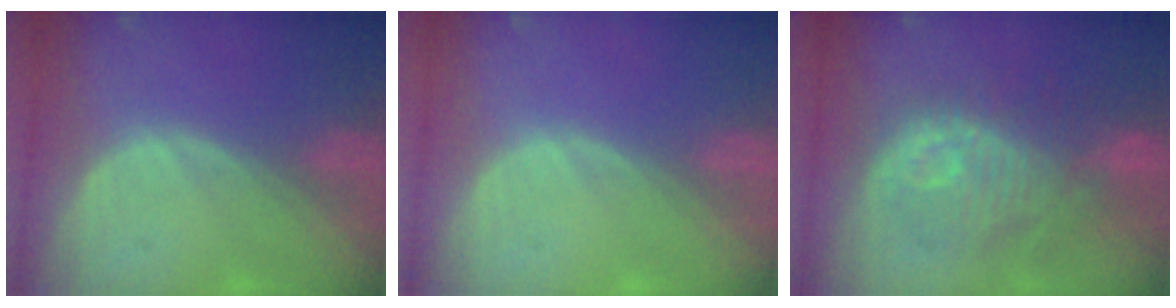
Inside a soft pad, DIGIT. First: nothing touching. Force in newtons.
{"total": 0.0}
{"total": 10.5, "press": 10.2, "slide": 2.3}